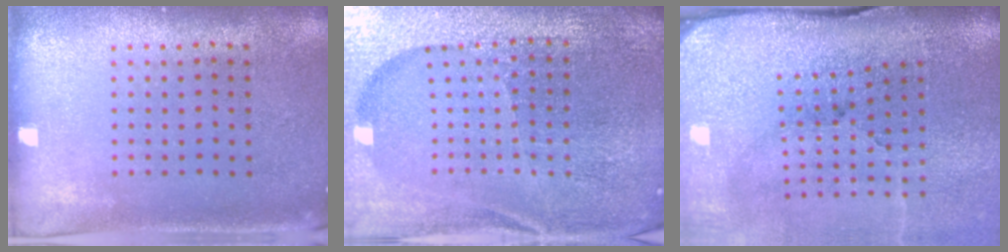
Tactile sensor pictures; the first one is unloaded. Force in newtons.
{"total": 5.1, "press": 4.8, "slide": 1.8}
{"total": 5.1, "press": 4.1, "slide": 3.1}